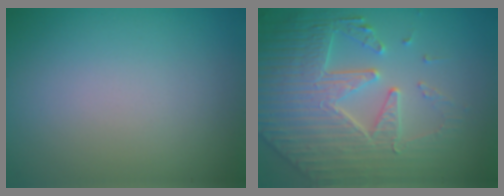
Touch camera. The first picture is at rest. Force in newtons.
{"total": 7.0, "press": 5.7, "slide": 4.2}